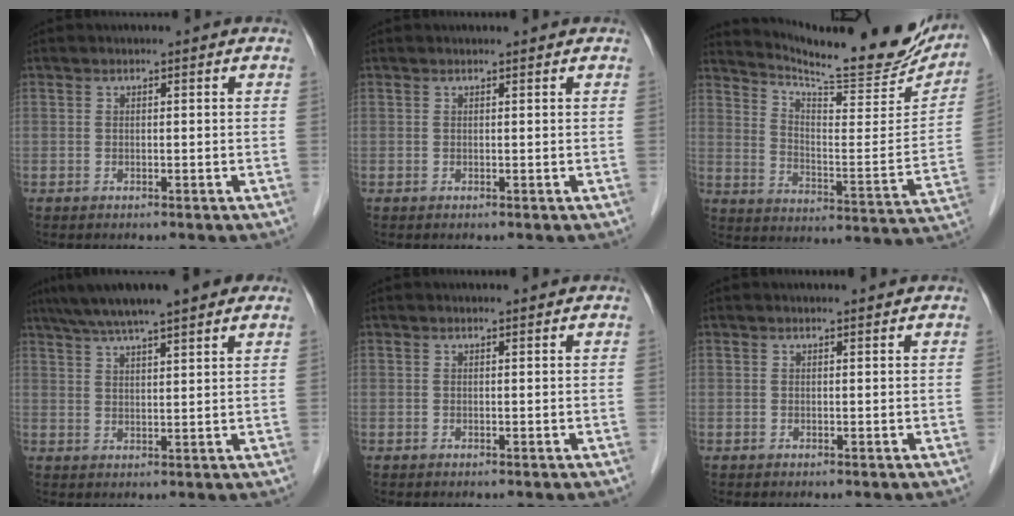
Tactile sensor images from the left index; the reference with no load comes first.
{"total": 0.8, "force": [0.8, 0.0, 0.1], "torque": [-0.009, 0.003, 0.010]}
{"total": 21.5, "force": [19.8, 2.6, 8.1], "torque": [-0.126, -0.061, 0.267]}
{"total": 12.9, "force": [10.2, 1.5, 7.7], "torque": [-0.128, 0.041, 0.152]}
{"total": 1.2, "force": [1.2, 0.0, 0.1], "torque": [-0.009, 0.003, 0.016]}
{"total": 1.4, "force": [1.4, -0.1, 0.1], "torque": [-0.009, 0.002, 0.020]}